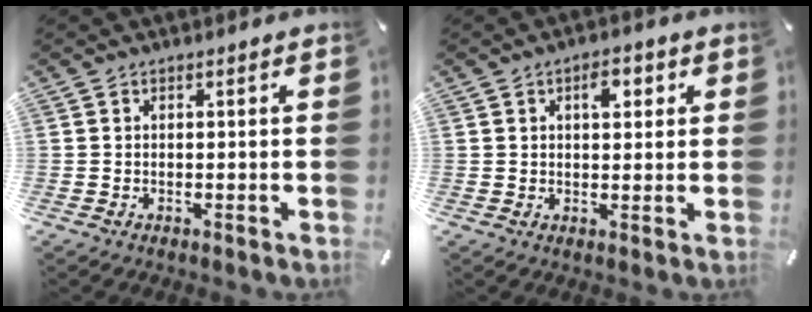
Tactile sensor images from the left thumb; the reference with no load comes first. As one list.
[{"total": 4.5, "force": [1.5, 2.7, 3.3], "torque": [-0.031, -0.008, 0.015]}]